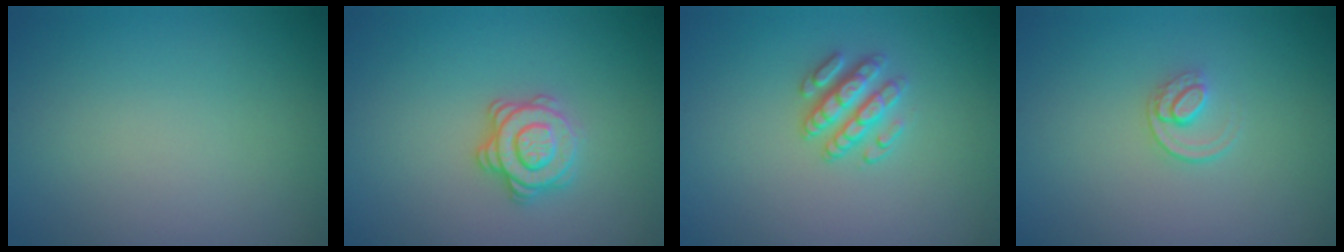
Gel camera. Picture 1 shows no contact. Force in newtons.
{"total": 2.9, "press": 2.7, "slide": 1.1}
{"total": 2.7, "press": 2.5, "slide": 1.2}
{"total": 1.4, "press": 0.9, "slide": 1.0}